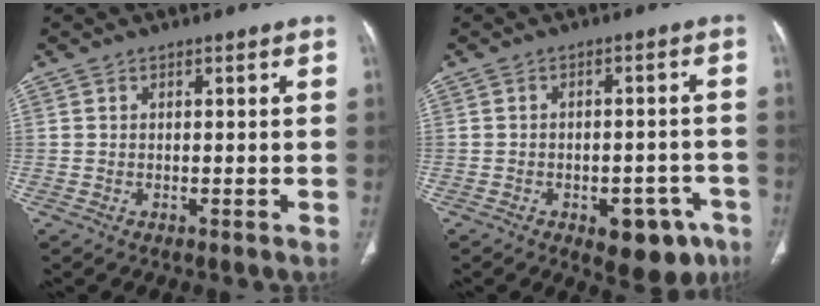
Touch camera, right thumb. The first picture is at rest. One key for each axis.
{"total": 9.8, "fx": -5.2, "fy": 5.3, "fz": 6.4, "tx": -0.047, "ty": 0.029, "tz": -0.060}